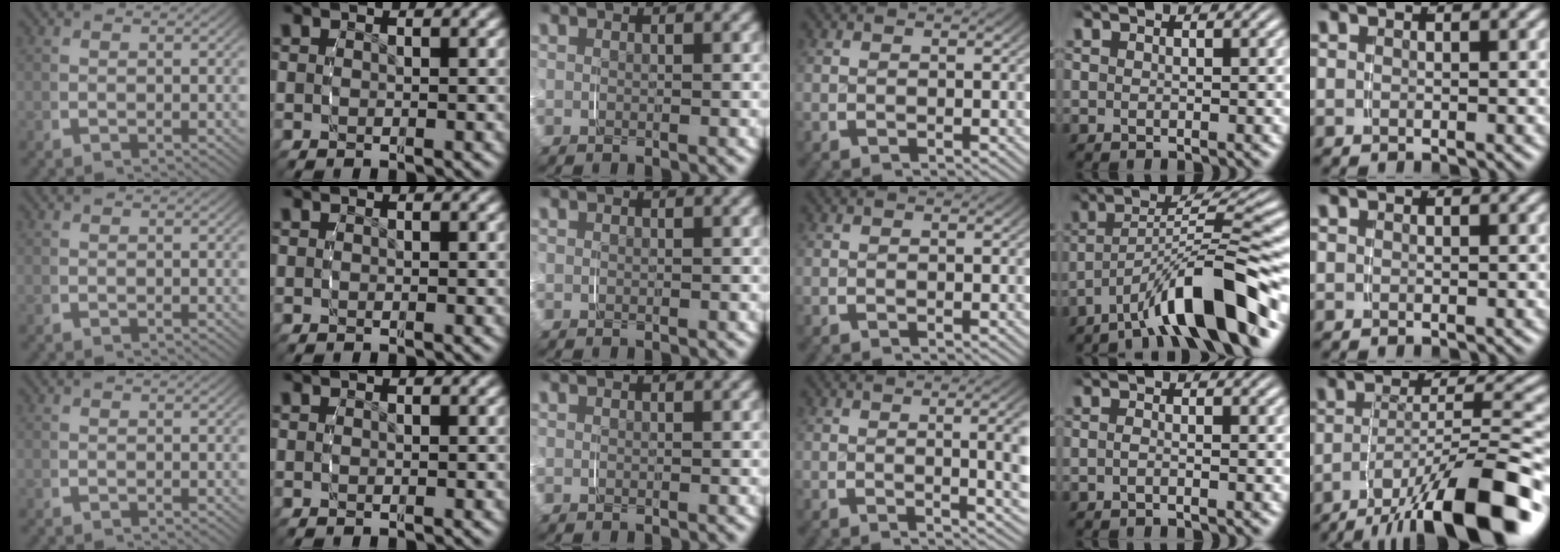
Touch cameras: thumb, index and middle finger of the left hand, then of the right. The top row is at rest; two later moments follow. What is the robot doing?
{"motion": "grasp_and_lifting", "object": "pencil case"}